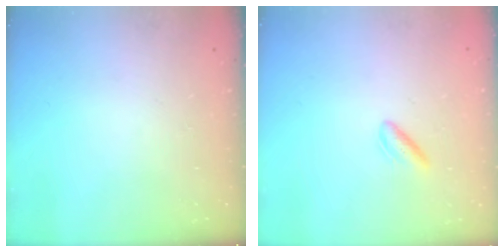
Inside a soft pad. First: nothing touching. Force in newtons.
{"total": 2.9, "press": 2.5, "slide": 1.3}